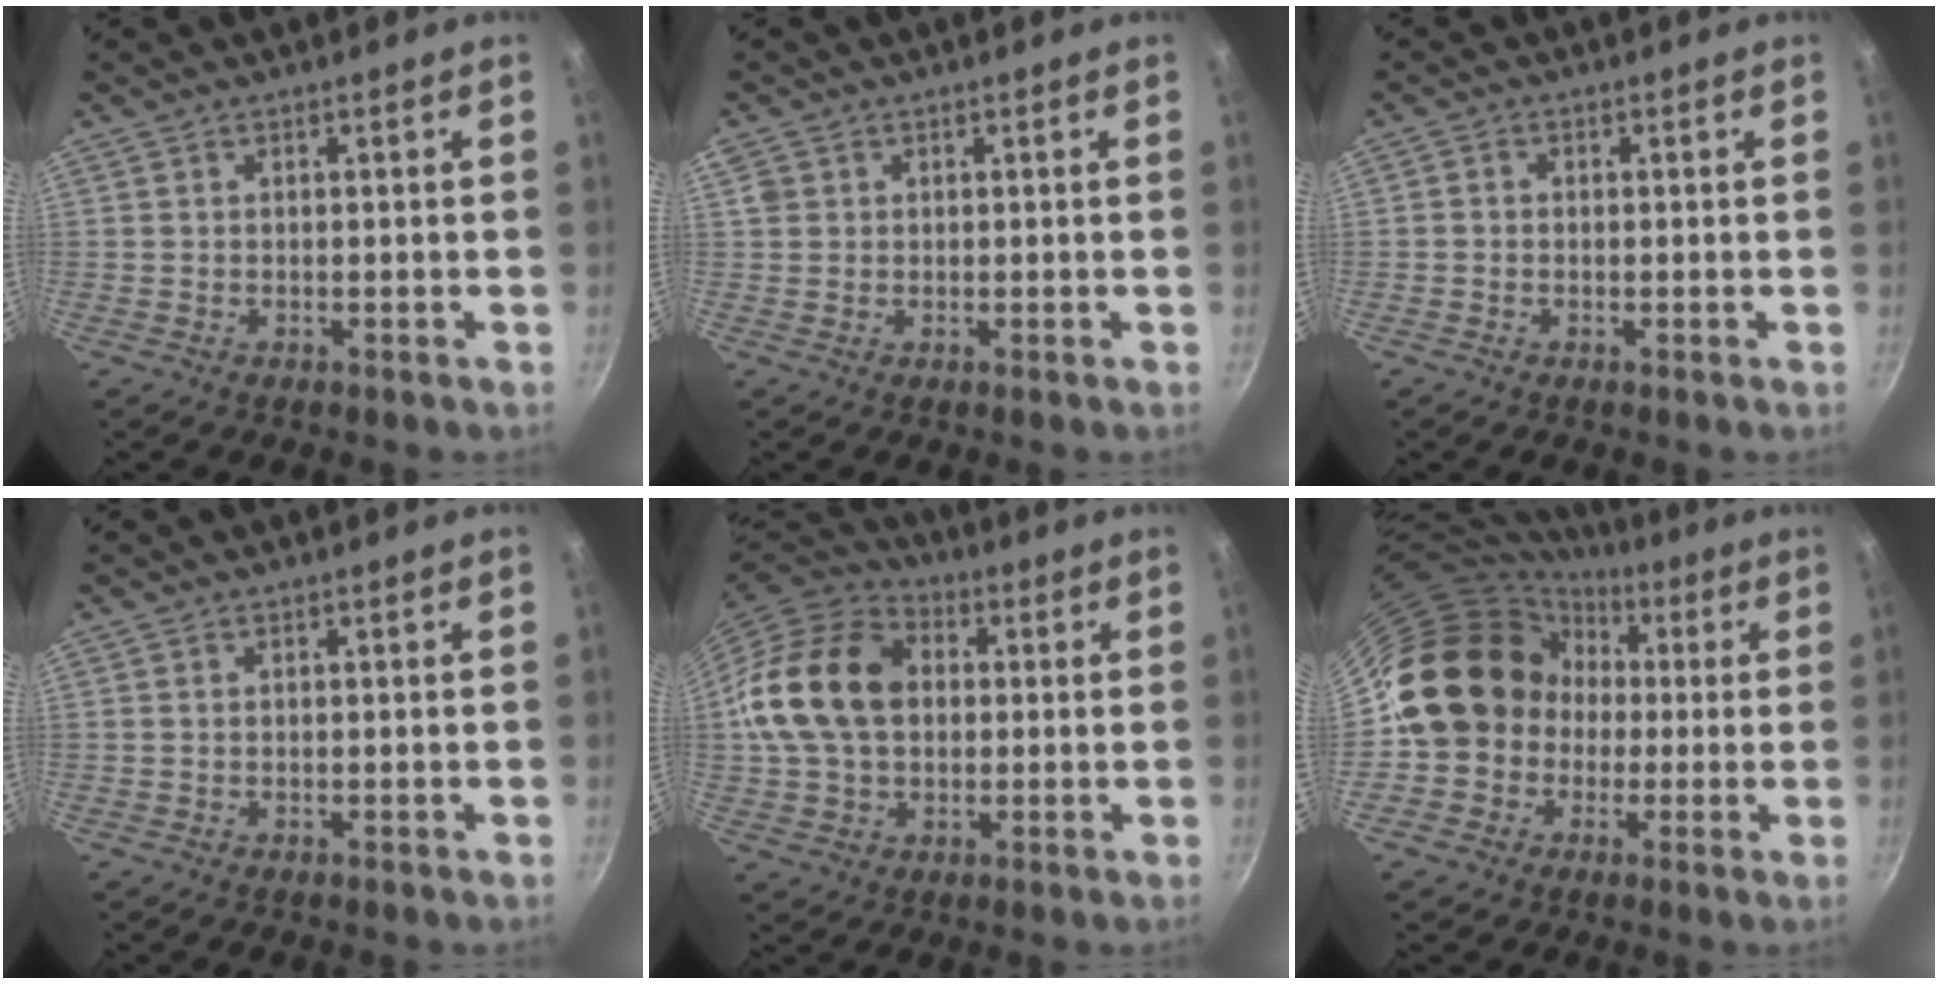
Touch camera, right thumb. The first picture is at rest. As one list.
[{"total": 2.0, "force": [0.6, 1.7, 0.8], "torque": [-0.013, 0.002, 0.011]}, {"total": 1.1, "force": [-0.3, 0.9, 0.5], "torque": [-0.009, 0.005, -0.008]}, {"total": 0.0}, {"total": 18.7, "force": [2.0, 13.8, 12.4], "torque": [-0.215, 0.027, 0.024]}, {"total": 16.5, "force": [0.1, 14.7, 7.4], "torque": [-0.090, 0.048, -0.007]}]